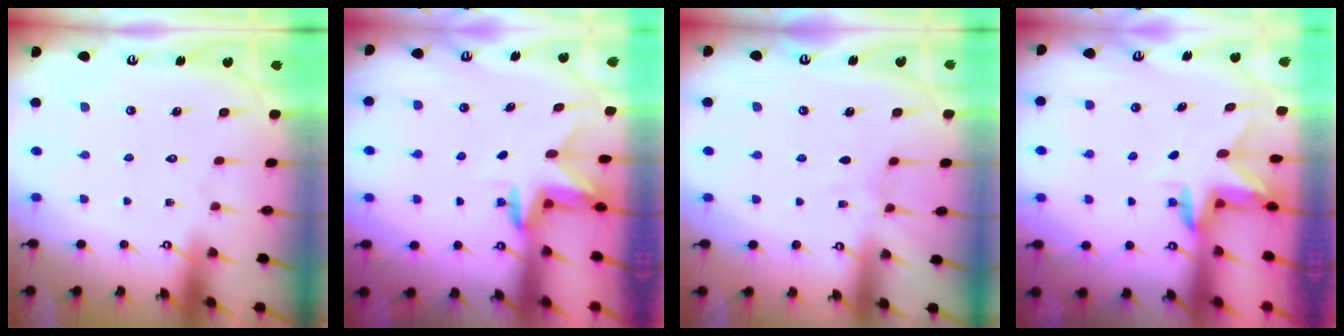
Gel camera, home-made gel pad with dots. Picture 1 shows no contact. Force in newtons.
{"total": 2.7, "press": 2.7, "slide": 0.2}
{"total": 3.2, "press": 3.1, "slide": 0.4}
{"total": 3.1, "press": 3.1, "slide": 0.2}